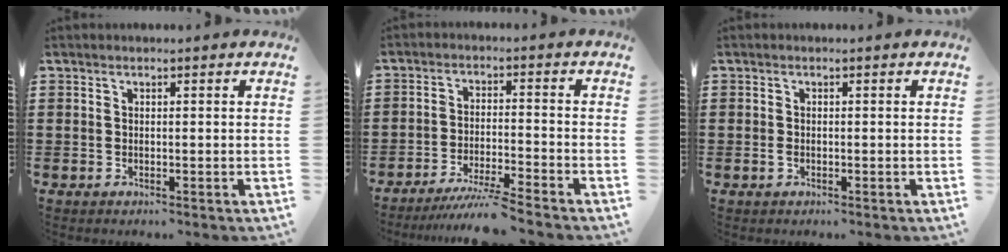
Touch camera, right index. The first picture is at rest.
{"total": 5.7, "force": [-5.1, -0.5, 2.5], "torque": [-0.055, -0.020, -0.099]}
{"total": 0.9, "force": [-0.4, 0.5, 0.6], "torque": [-0.014, -0.002, -0.008]}